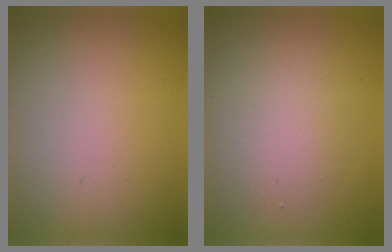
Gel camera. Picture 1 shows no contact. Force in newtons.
{"total": 2.9, "press": 2.9, "slide": 0.2}